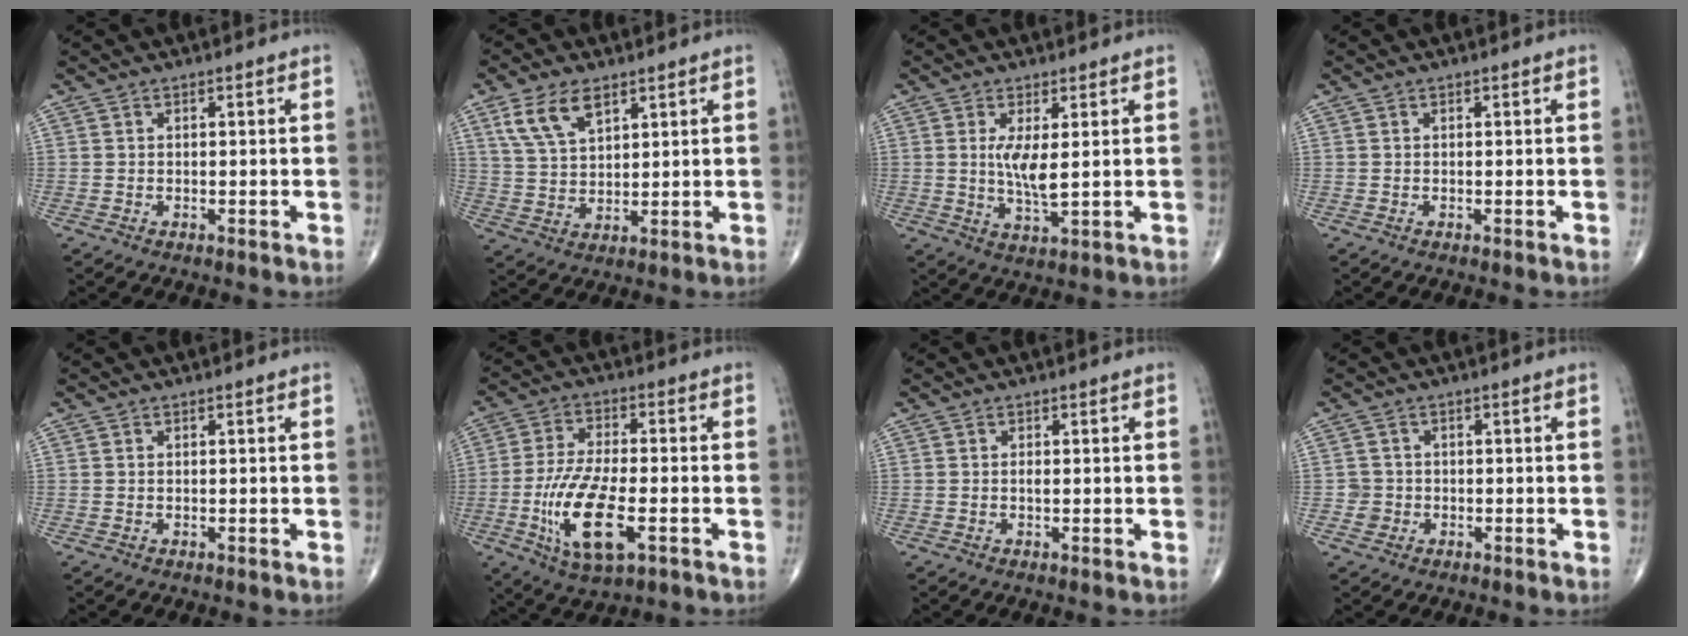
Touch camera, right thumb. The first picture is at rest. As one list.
[{"total": 8.5, "force": [4.7, 4.4, 5.6], "torque": [-0.099, -0.014, 0.098]}, {"total": 4.8, "force": [0.6, 1.1, 4.7], "torque": [-0.104, -0.016, 0.013]}, {"total": 0.0}, {"total": 0.0}, {"total": 14.1, "force": [-4.2, 5.4, 12.4], "torque": [-0.250, 0.003, -0.071]}, {"total": 0.6, "force": [0.0, 0.2, 0.6], "torque": [-0.012, -0.001, -0.002]}, {"total": 2.2, "force": [-0.6, 2.1, -0.1], "torque": [0.017, 0.009, -0.014]}]